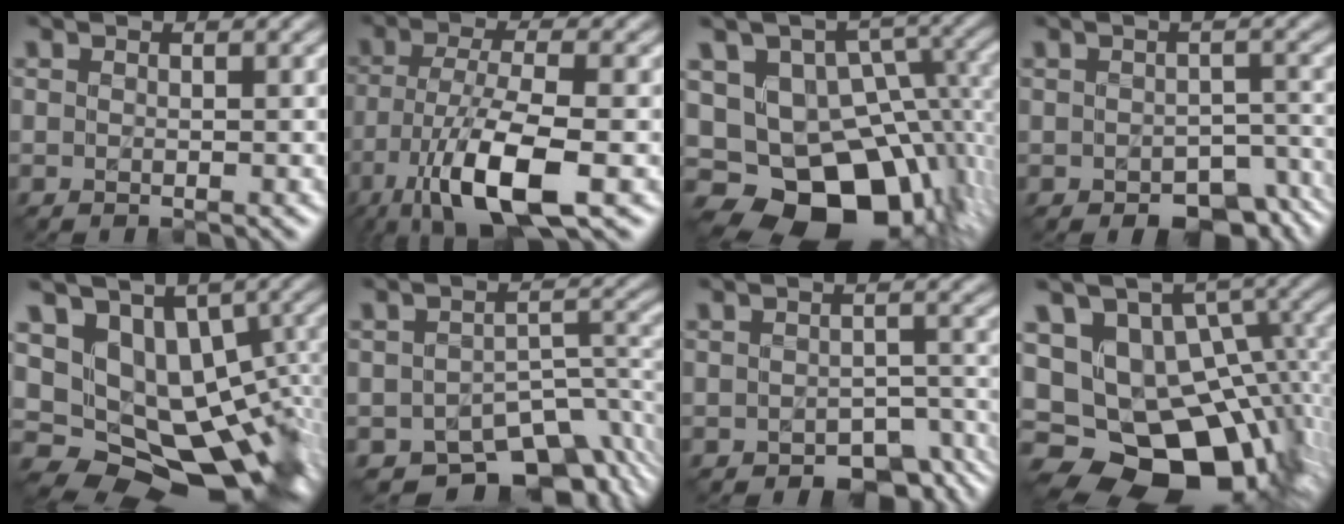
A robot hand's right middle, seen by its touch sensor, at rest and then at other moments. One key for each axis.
{"total": 9.9, "fx": -4.4, "fy": 2.8, "fz": 8.4, "tx": -0.161, "ty": -0.004, "tz": -0.081}
{"total": 15.9, "fx": -6.1, "fy": 11.0, "fz": 9.7, "tx": -0.153, "ty": -0.003, "tz": -0.081}
{"total": 5.5, "fx": -3.2, "fy": 2.9, "fz": 3.4, "tx": -0.035, "ty": -0.016, "tz": -0.037}
{"total": 15.4, "fx": -1.5, "fy": 9.9, "fz": 11.8, "tx": -0.159, "ty": -0.016, "tz": 0.012}
{"total": 8.1, "fx": -6.0, "fy": 3.9, "fz": 3.7, "tx": -0.037, "ty": -0.013, "tz": -0.089}
{"total": 5.2, "fx": -3.4, "fy": 2.8, "fz": 2.9, "tx": -0.026, "ty": -0.018, "tz": -0.038}
{"total": 16.7, "fx": -5.0, "fy": 11.2, "fz": 11.3, "tx": -0.180, "ty": -0.013, "tz": -0.059}